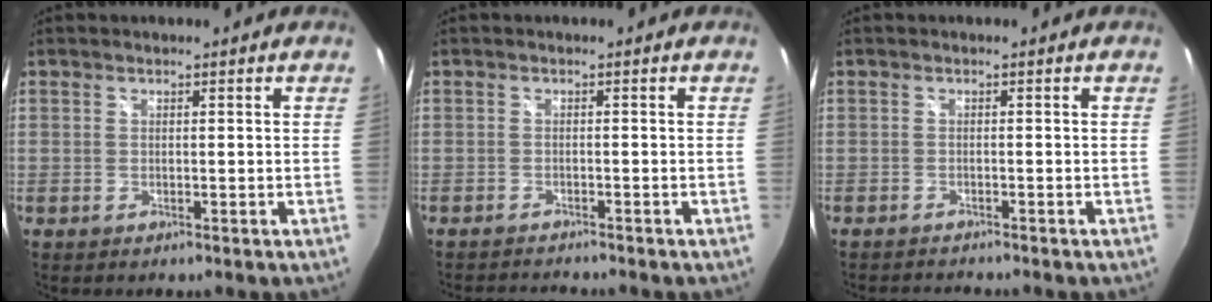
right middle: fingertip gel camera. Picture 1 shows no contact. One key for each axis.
{"total": 5.3, "fx": -5.0, "fy": 0.2, "fz": 1.5, "tx": -0.038, "ty": -0.019, "tz": -0.082}
{"total": 4.2, "fx": -4.0, "fy": 0.0, "fz": 1.3, "tx": -0.031, "ty": -0.021, "tz": -0.068}